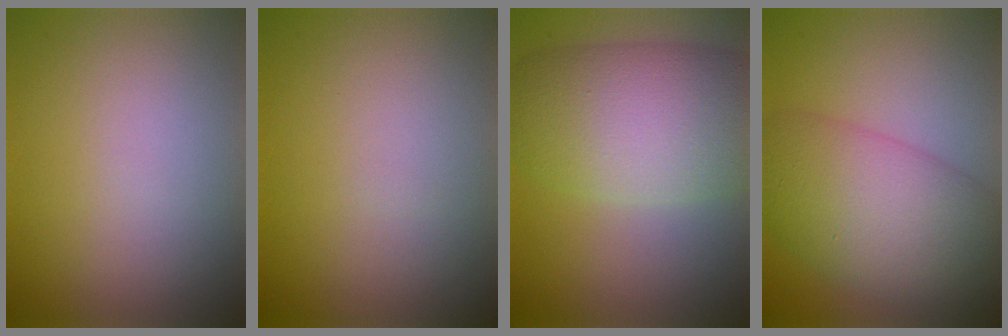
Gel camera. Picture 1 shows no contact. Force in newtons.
{"total": 0.0}
{"total": 9.5, "press": 9.4, "slide": 0.3}
{"total": 8.9, "press": 8.9, "slide": 0.3}